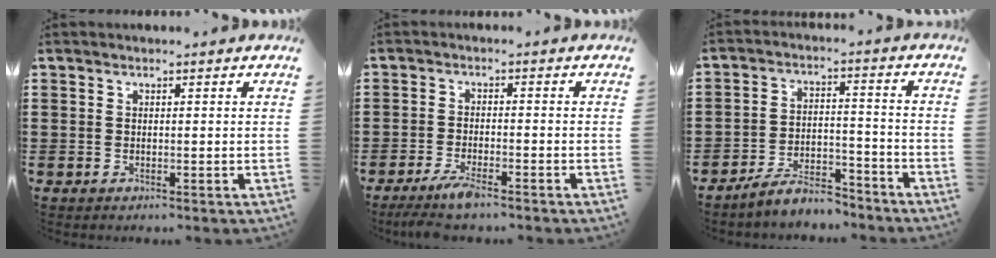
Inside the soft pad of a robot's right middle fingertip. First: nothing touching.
{"total": 4.0, "force": [-2.9, 0.6, 2.6], "torque": [-0.063, -0.011, -0.059]}
{"total": 6.6, "force": [-6.3, 1.3, 1.6], "torque": [-0.026, 0.016, -0.122]}